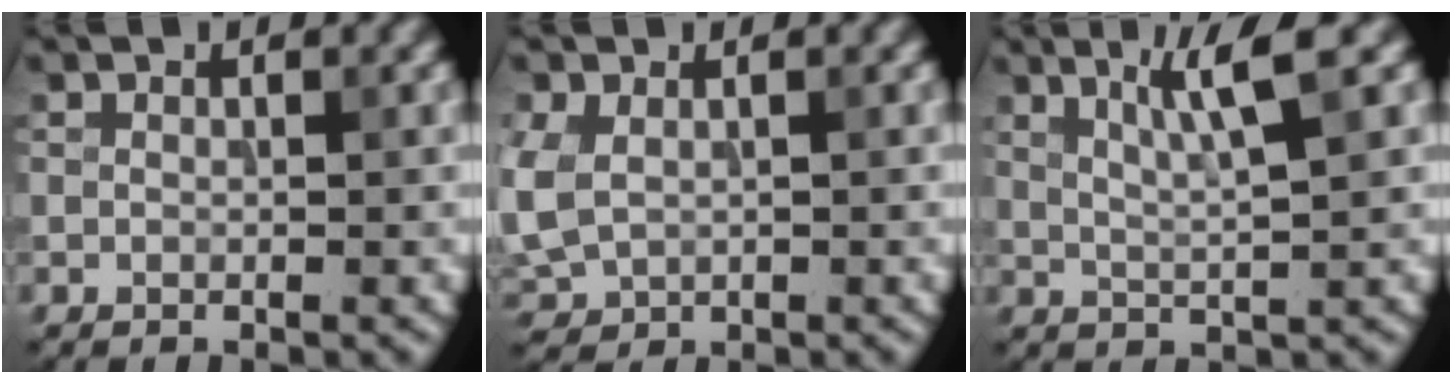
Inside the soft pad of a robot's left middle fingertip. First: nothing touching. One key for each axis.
{"total": 4.3, "fx": 0.1, "fy": 3.2, "fz": 2.8, "tx": -0.075, "ty": -0.008, "tz": 0.007}
{"total": 4.0, "fx": 1.9, "fy": 0.4, "fz": 3.6, "tx": -0.059, "ty": 0.001, "tz": 0.036}